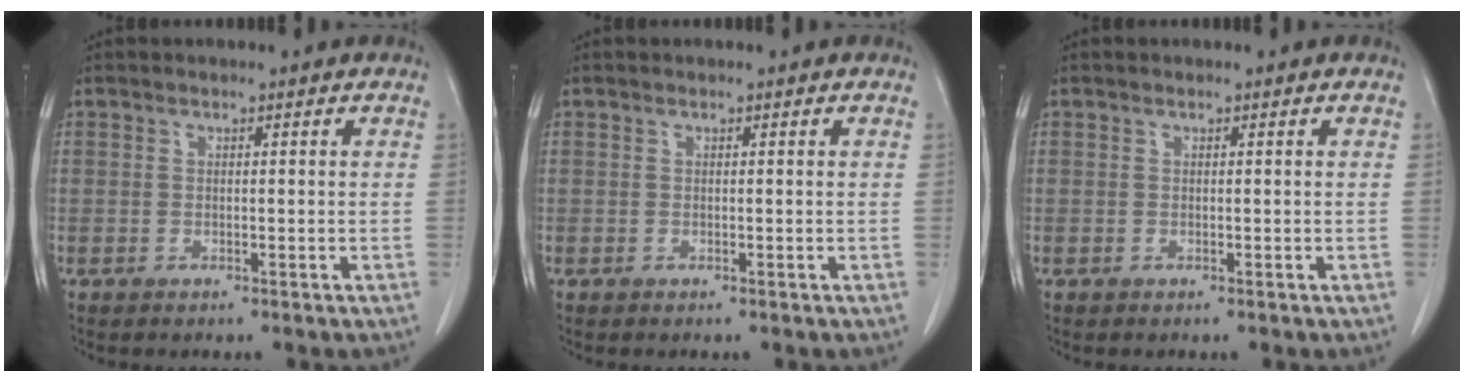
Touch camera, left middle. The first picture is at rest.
{"total": 0.0}
{"total": 0.0}